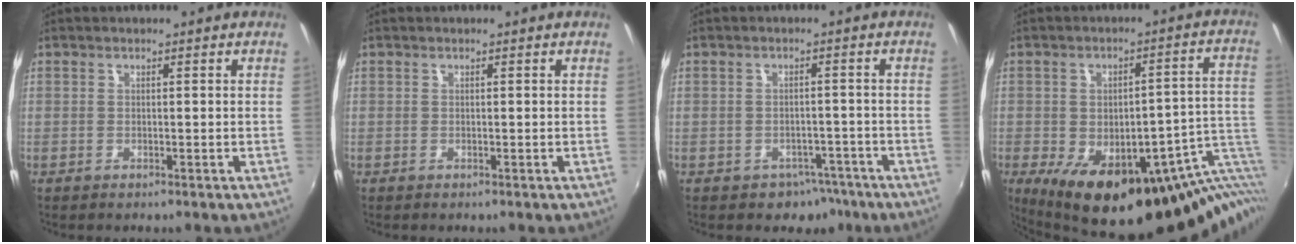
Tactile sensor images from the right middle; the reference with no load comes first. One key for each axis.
{"total": 0.0}
{"total": 5.1, "fx": -3.3, "fy": 3.7, "fz": 1.1, "tx": -0.024, "ty": 0.009, "tz": -0.035}
{"total": 23.7, "fx": -9.1, "fy": 10.3, "fz": 19.4, "tx": -0.264, "ty": -0.030, "tz": -0.107}